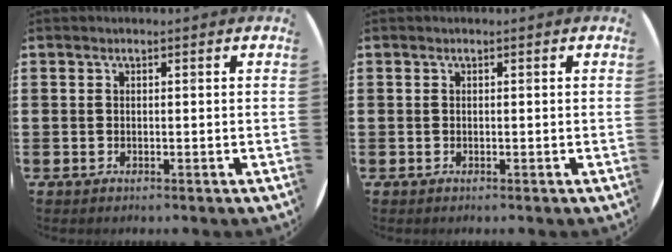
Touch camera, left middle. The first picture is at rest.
{"total": 0.0}